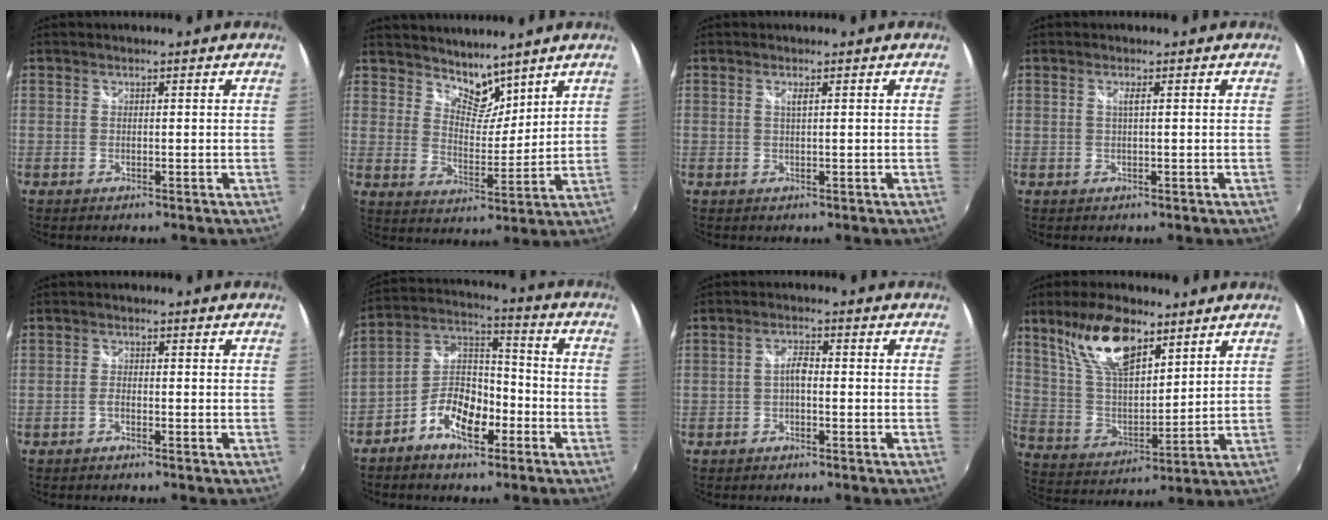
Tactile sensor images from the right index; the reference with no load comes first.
{"total": 7.5, "force": [6.5, 3.2, 2.0], "torque": [-0.019, 0.000, 0.117]}
{"total": 0.8, "force": [0.3, -0.2, 0.7], "torque": [-0.014, -0.001, 0.006]}
{"total": 1.0, "force": [0.2, -0.2, 1.0], "torque": [-0.019, -0.001, 0.003]}
{"total": 1.2, "force": [-1.0, 0.3, 0.7], "torque": [-0.019, 0.003, -0.021]}
{"total": 10.4, "force": [-5.4, 5.2, 7.3], "torque": [-0.149, 0.026, -0.095]}
{"total": 2.2, "force": [-0.7, 0.8, 1.9], "torque": [-0.040, 0.006, -0.015]}
{"total": 15.1, "force": [9.6, 6.0, 10.0], "torque": [-0.190, 0.015, 0.188]}